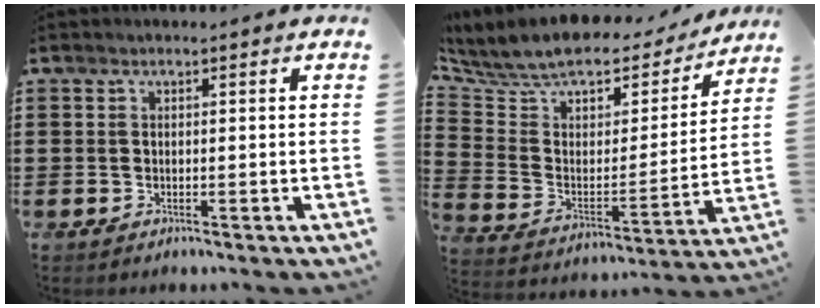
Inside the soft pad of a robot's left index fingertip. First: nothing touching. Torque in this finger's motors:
{"motor_torque": [2.14, 0.00, -0.01, -0.11]}